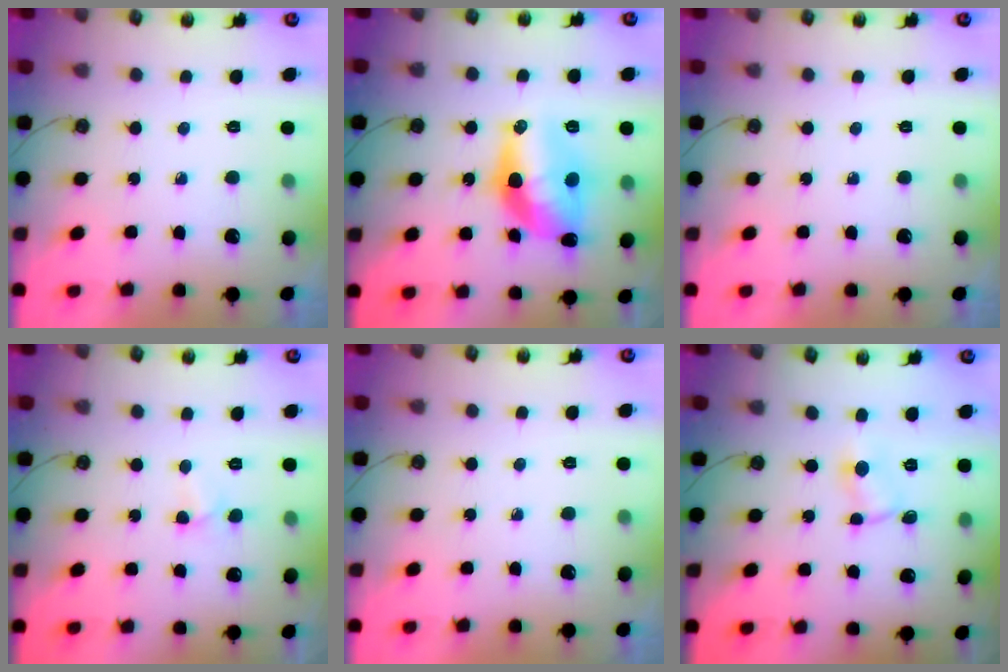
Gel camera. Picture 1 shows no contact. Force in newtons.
{"total": 14.9, "press": 14.3, "slide": 4.1}
{"total": 0.0}
{"total": 2.4, "press": 2.4, "slide": 0.4}
{"total": 0.0}
{"total": 1.0, "press": 0.9, "slide": 0.1}